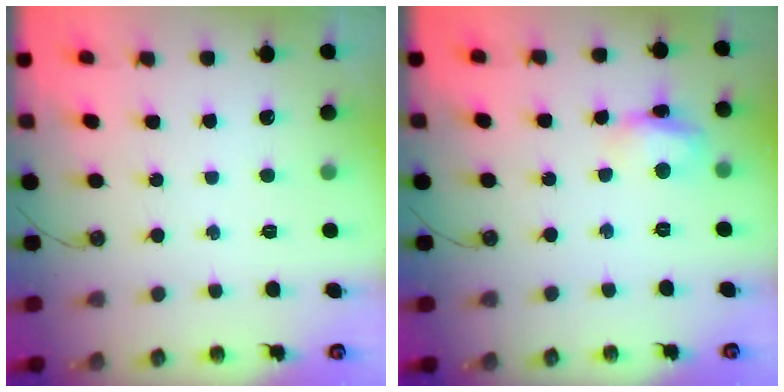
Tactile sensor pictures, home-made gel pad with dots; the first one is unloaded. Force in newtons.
{"total": 8.0, "press": 8.0, "slide": 0.5}